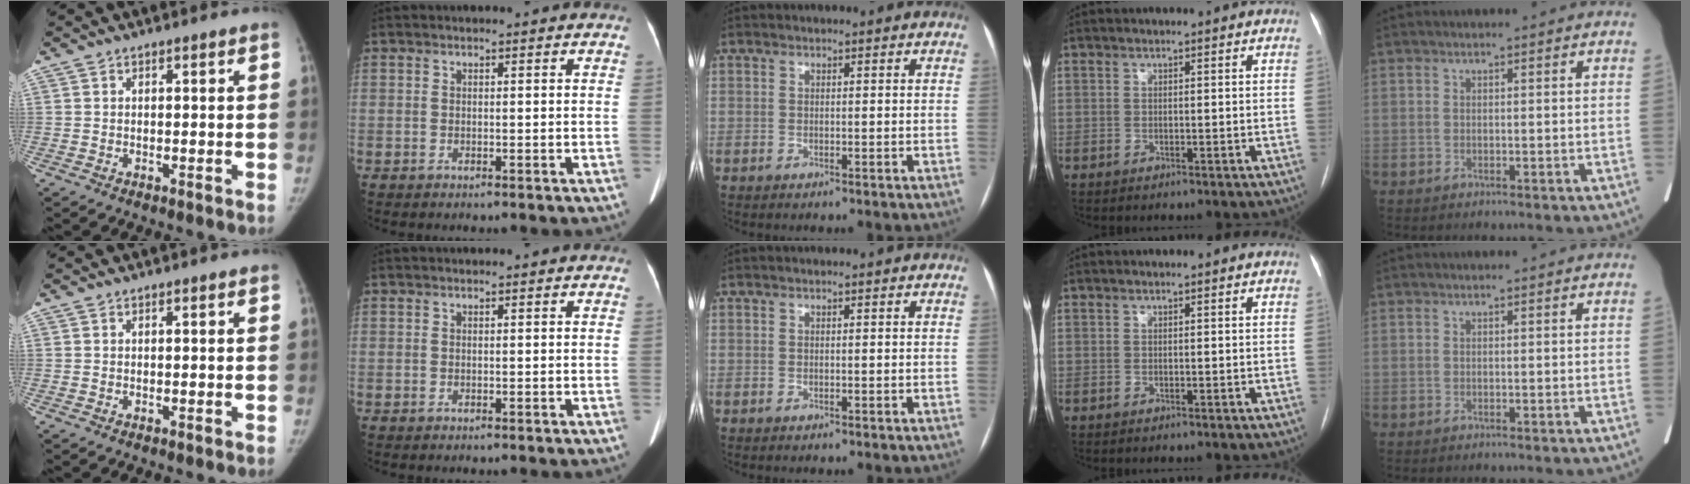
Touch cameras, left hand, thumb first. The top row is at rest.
{}